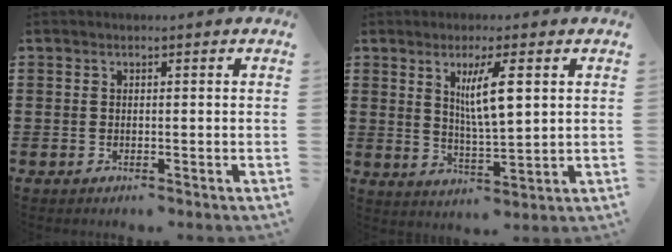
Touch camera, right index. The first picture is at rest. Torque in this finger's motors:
{"motor_torque": [0.50, 0.12, 0.56, 0.06]}